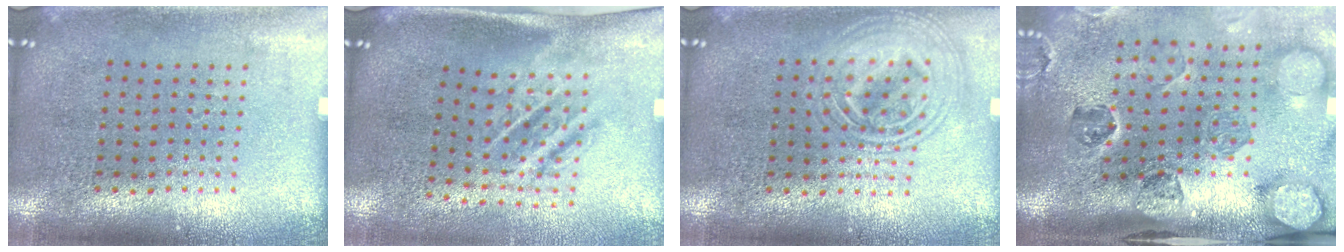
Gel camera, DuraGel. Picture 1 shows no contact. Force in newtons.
{"total": 1.7, "press": 1.1, "slide": 1.3}
{"total": 2.8, "press": 2.8, "slide": 0.4}
{"total": 3.2, "press": 2.7, "slide": 1.6}